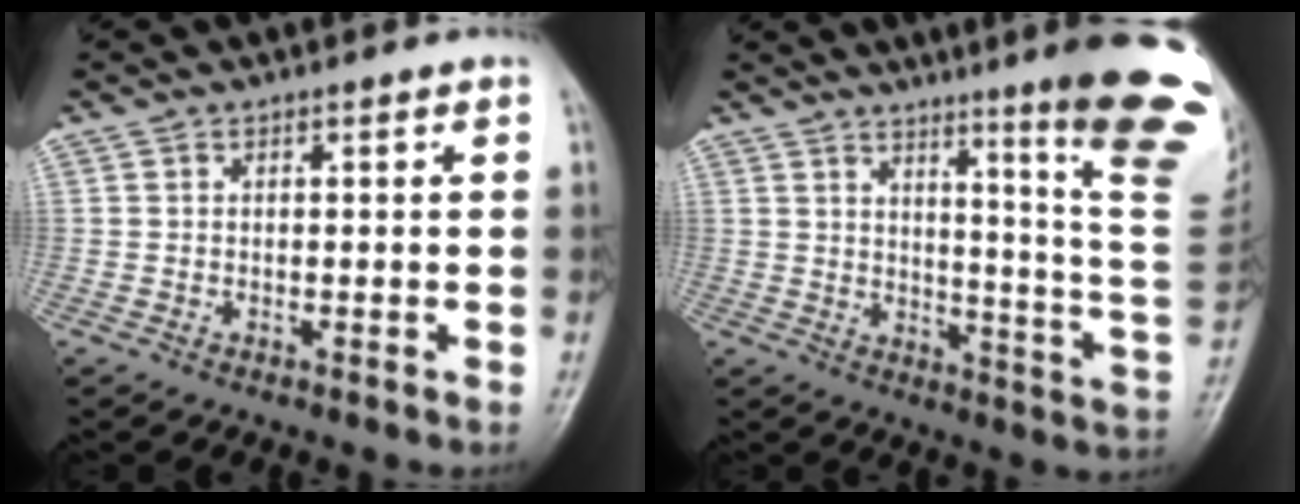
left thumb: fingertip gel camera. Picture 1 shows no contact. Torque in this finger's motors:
{"motor_torque": [3.57, 1.43, 1.67, -1.10, 0.36]}